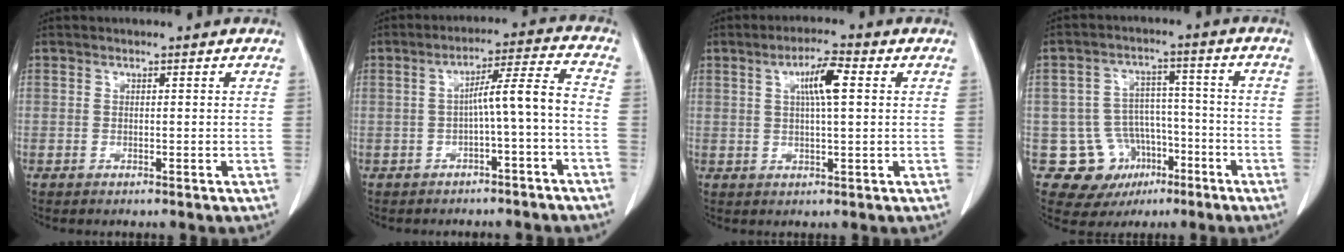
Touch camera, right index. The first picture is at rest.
{"total": 6.9, "force": [-1.8, -0.4, 6.6], "torque": [-0.101, 0.027, -0.023]}
{"total": 5.6, "force": [1.5, 0.6, 5.3], "torque": [-0.094, 0.006, 0.026]}
{"total": 10.1, "force": [-4.0, 9.1, 2.1], "torque": [-0.030, 0.036, -0.048]}